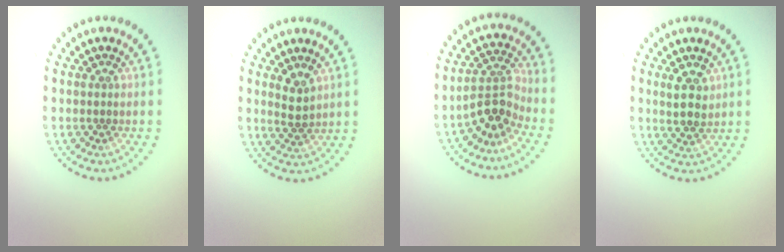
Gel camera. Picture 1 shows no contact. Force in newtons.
{"total": 1.9, "press": 1.7, "slide": 0.8}
{"total": 3.5, "press": 2.9, "slide": 2.0}
{"total": 2.4, "press": 2.3, "slide": 0.7}